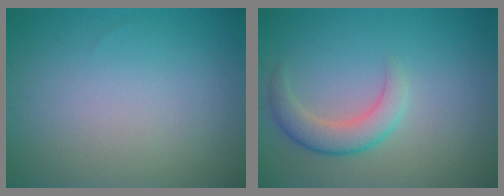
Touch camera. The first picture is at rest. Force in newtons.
{"total": 3.4, "press": 3.4, "slide": 0.2}